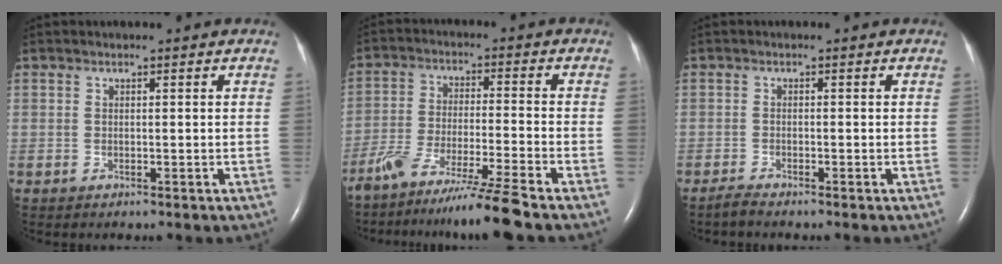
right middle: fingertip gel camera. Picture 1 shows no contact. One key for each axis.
{"total": 10.6, "fx": -8.7, "fy": -1.9, "fz": 5.8, "tx": -0.095, "ty": -0.035, "tz": -0.152}
{"total": 1.2, "fx": -1.1, "fy": -0.2, "fz": 0.3, "tx": -0.018, "ty": -0.004, "tz": -0.023}